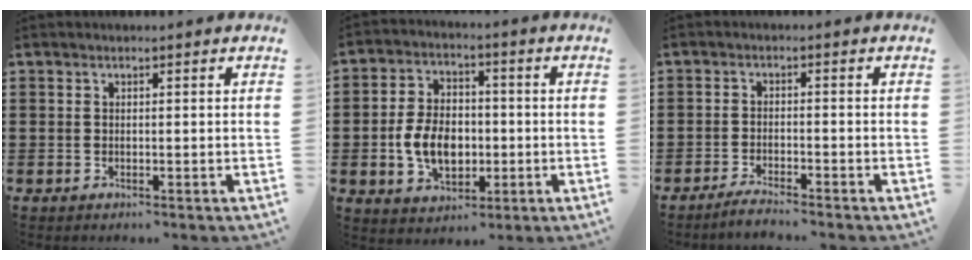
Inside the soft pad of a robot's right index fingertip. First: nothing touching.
{"total": 8.0, "force": [-1.5, 5.4, 5.8], "torque": [-0.119, 0.003, -0.030]}
{"total": 2.4, "force": [-2.3, -0.3, 0.7], "torque": [-0.014, -0.001, -0.043]}